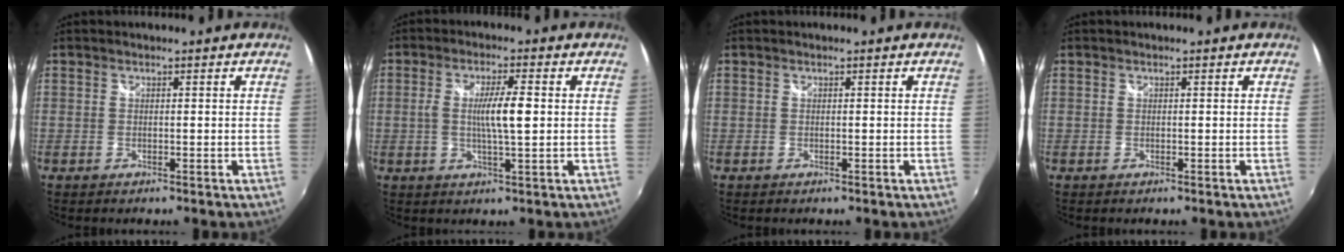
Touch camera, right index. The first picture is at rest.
{"total": 5.9, "force": [0.3, 0.4, 5.9], "torque": [-0.104, 0.001, 0.010]}
{"total": 0.0}
{"total": 0.0}